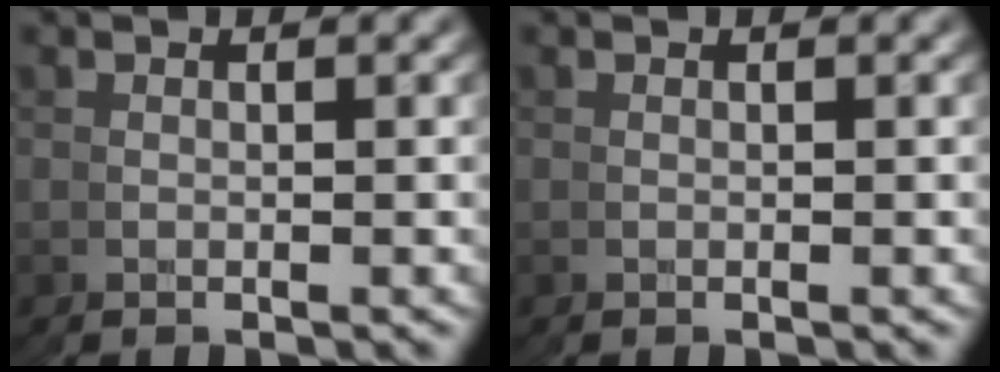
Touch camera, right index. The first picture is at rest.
{"total": 0.0}